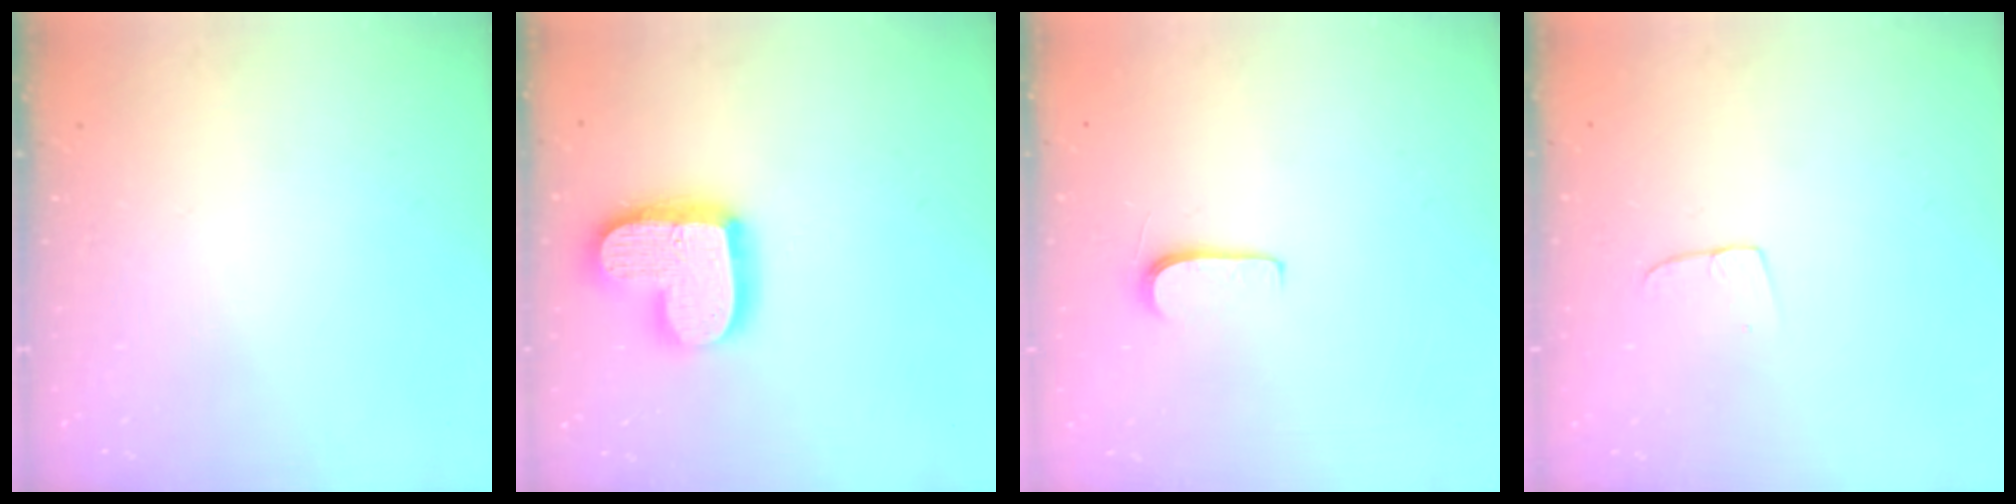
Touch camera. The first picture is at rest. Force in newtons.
{"total": 17.0, "press": 17.0, "slide": 1.4}
{"total": 5.1, "press": 5.1, "slide": 0.6}
{"total": 2.9, "press": 2.9, "slide": 0.2}